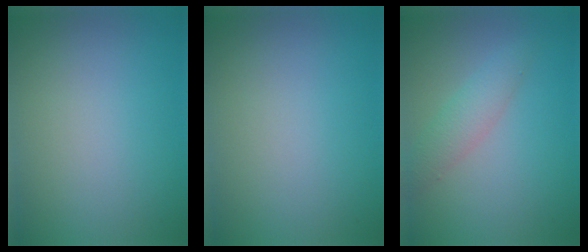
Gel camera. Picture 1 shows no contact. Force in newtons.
{"total": 0.0}
{"total": 2.5, "press": 2.5, "slide": 0.1}